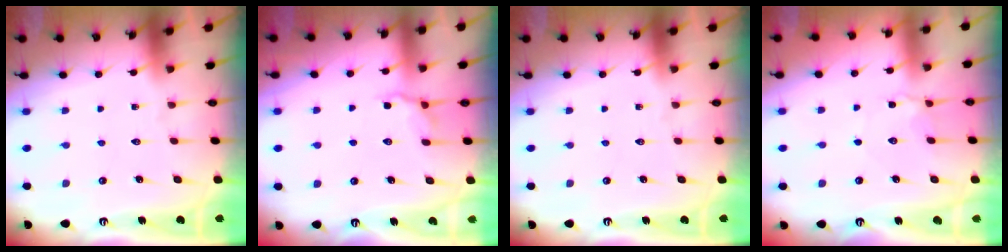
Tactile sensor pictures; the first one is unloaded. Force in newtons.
{"total": 4.0, "press": 3.6, "slide": 1.6}
{"total": 0.0}
{"total": 3.8, "press": 3.8, "slide": 0.6}